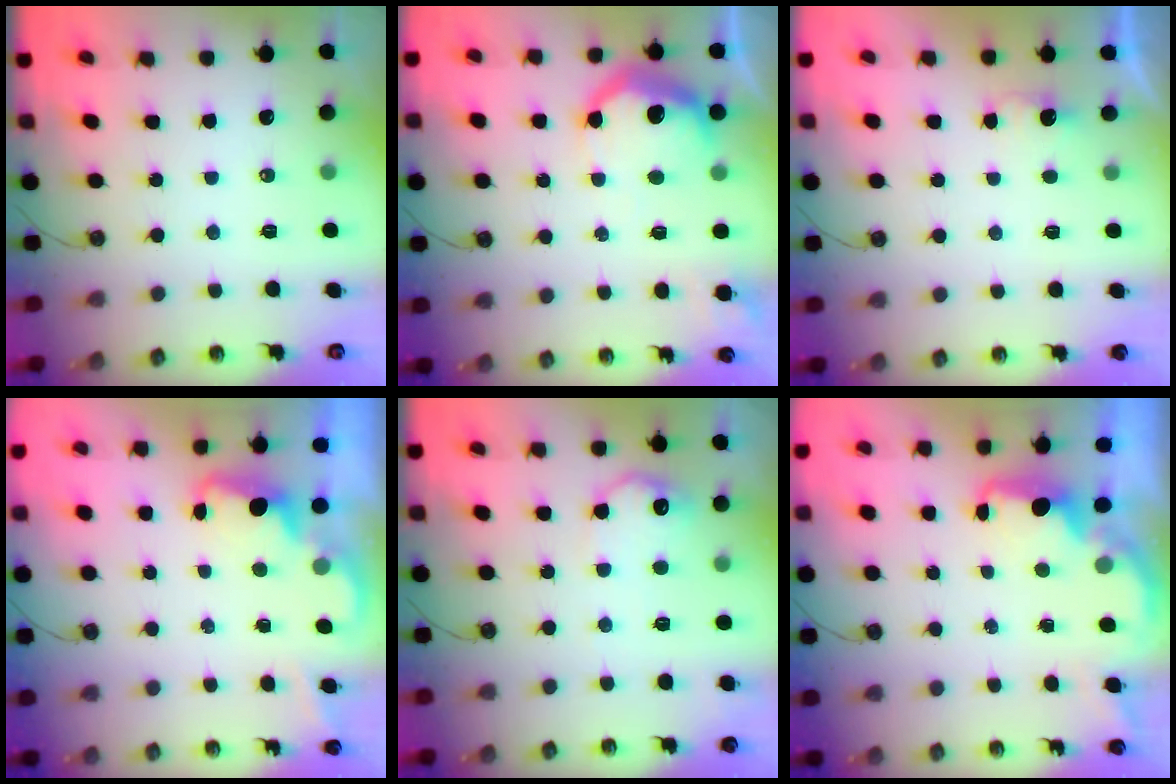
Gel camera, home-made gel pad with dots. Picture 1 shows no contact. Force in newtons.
{"total": 13.1, "press": 13.1, "slide": 0.8}
{"total": 1.5, "press": 1.2, "slide": 0.8}
{"total": 2.1, "press": 2.0, "slide": 0.6}
{"total": 10.4, "press": 10.4, "slide": 0.5}
{"total": 2.1, "press": 2.0, "slide": 0.8}